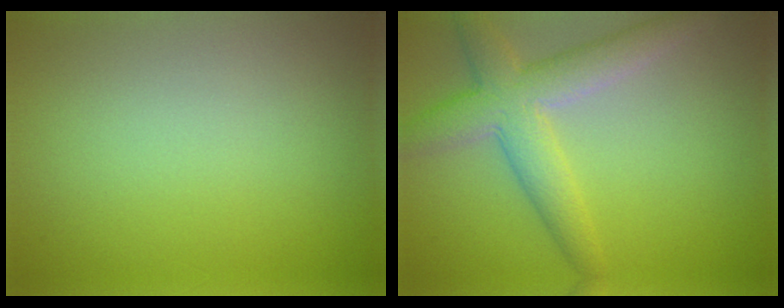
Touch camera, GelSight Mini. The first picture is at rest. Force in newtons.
{"total": 5.4, "press": 5.4, "slide": 0.1}